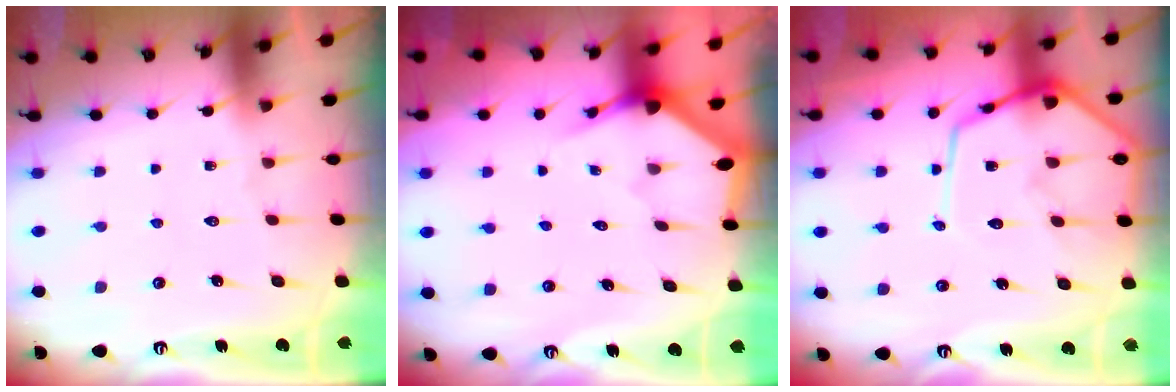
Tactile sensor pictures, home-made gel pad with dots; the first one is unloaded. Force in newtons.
{"total": 2.9, "press": 2.9, "slide": 0.2}
{"total": 13.7, "press": 13.7, "slide": 1.3}